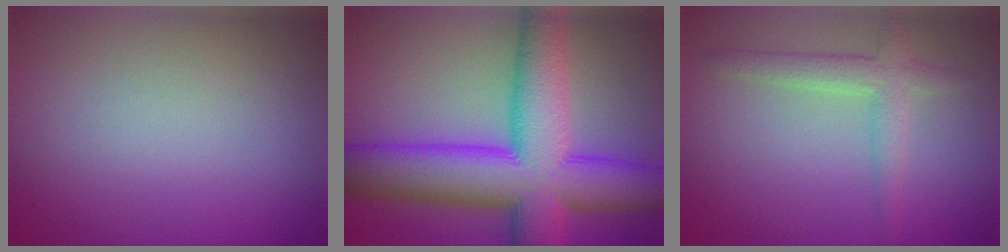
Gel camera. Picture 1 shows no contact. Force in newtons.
{"total": 12.8, "press": 12.8, "slide": 0.3}
{"total": 2.9, "press": 2.8, "slide": 0.1}